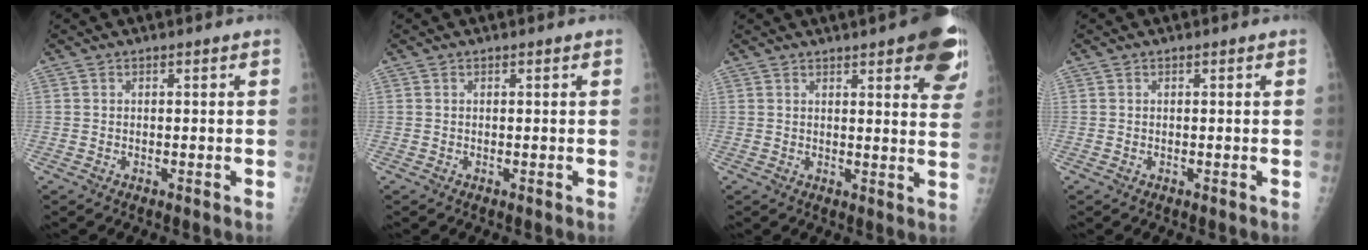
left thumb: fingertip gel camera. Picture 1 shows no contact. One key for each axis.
{"total": 0.0}
{"total": 14.6, "fx": 8.1, "fy": 3.9, "fz": 11.5, "tx": -0.118, "ty": -0.029, "tz": 0.088}
{"total": 0.0}